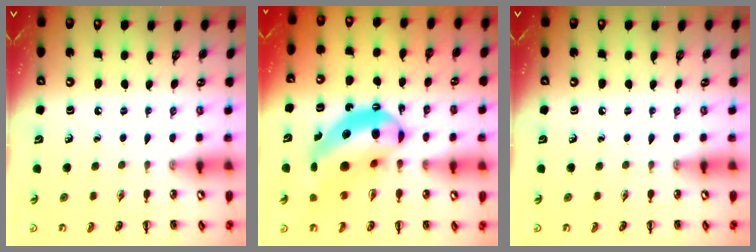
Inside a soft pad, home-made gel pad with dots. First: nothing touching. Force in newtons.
{"total": 15.7, "press": 15.0, "slide": 4.4}
{"total": 0.0}